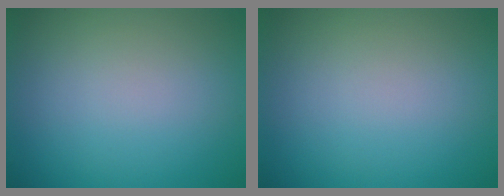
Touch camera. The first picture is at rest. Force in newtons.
{"total": 0.0}